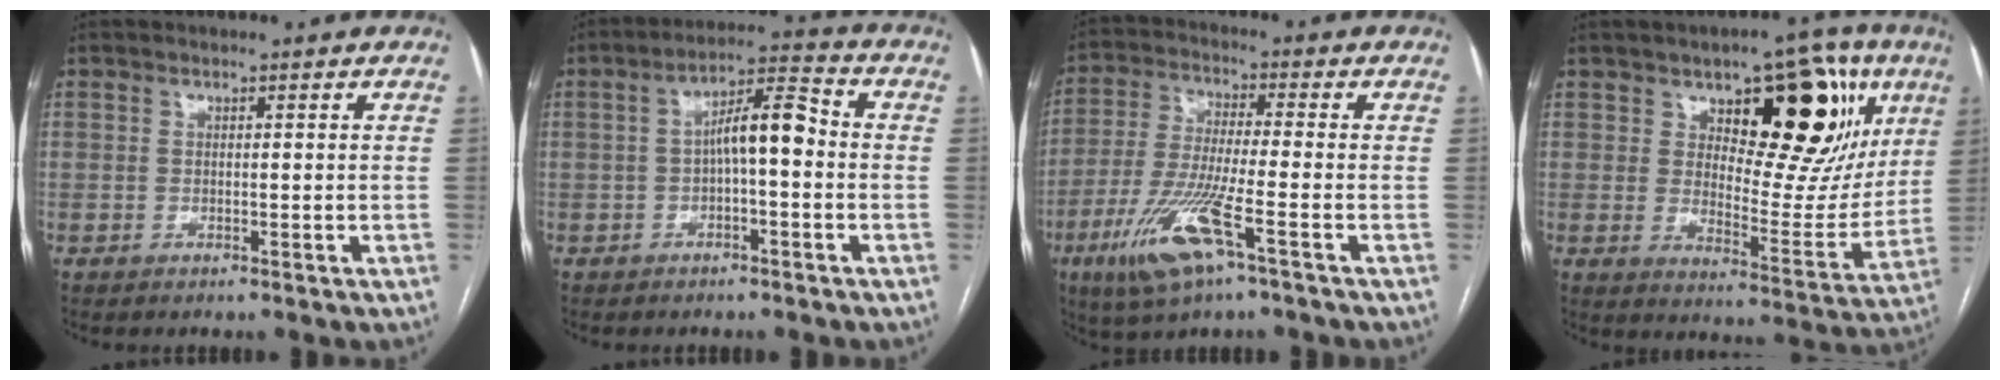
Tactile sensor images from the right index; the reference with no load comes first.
{"total": 7.1, "force": [-0.4, 1.7, 6.8], "torque": [-0.114, 0.031, -0.008]}
{"total": 11.7, "force": [-5.7, 1.0, 10.2], "torque": [-0.216, -0.020, -0.107]}
{"total": 20.1, "force": [9.0, 8.9, 15.6], "torque": [-0.196, 0.013, 0.136]}